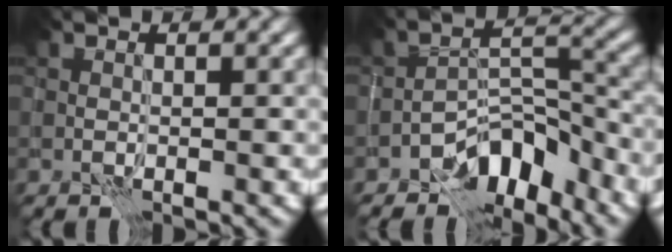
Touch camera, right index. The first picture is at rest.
{"total": 6.9, "force": [-5.0, 3.2, 3.6], "torque": [-0.038, 0.007, -0.095]}